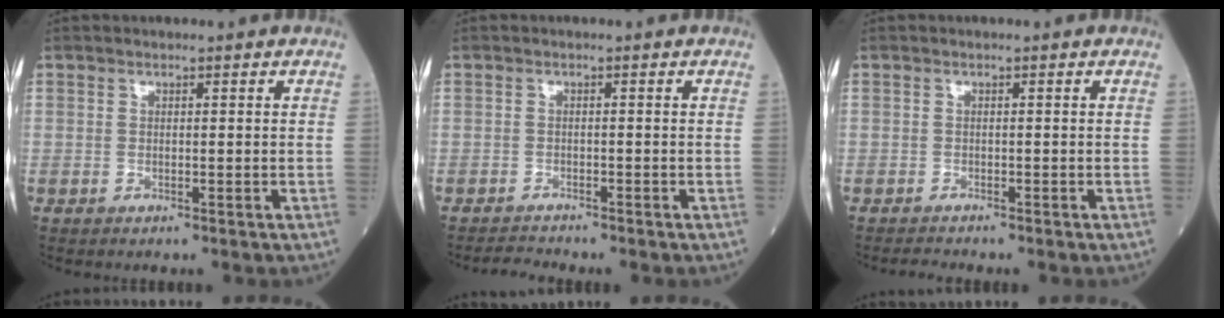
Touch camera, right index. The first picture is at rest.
{"total": 1.6, "force": [-1.6, -0.3, -0.2], "torque": [-0.001, -0.013, -0.028]}
{"total": 1.0, "force": [-1.0, -0.1, 0.0], "torque": [-0.005, -0.007, -0.016]}